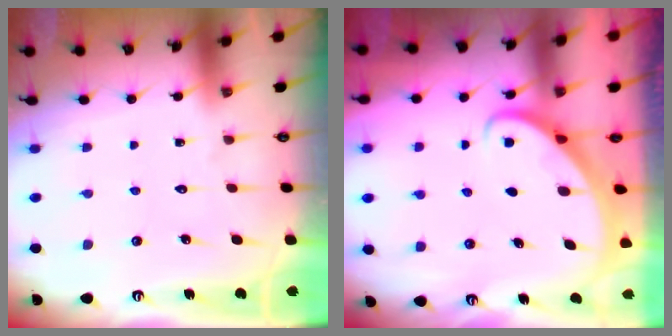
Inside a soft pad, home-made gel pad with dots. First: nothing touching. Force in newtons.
{"total": 2.7, "press": 2.7, "slide": 0.2}